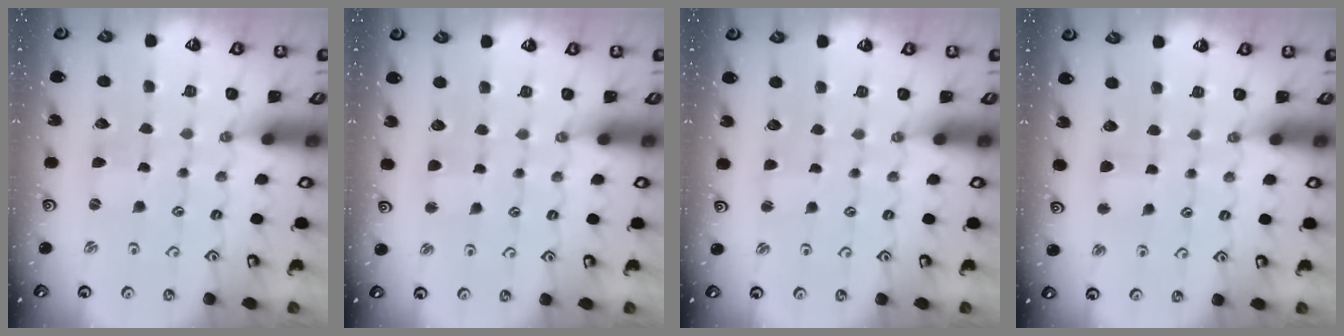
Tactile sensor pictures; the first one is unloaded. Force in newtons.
{"total": 2.4, "press": 2.4, "slide": 0.4}
{"total": 1.5, "press": 1.5, "slide": 0.2}
{"total": 3.6, "press": 3.5, "slide": 0.4}